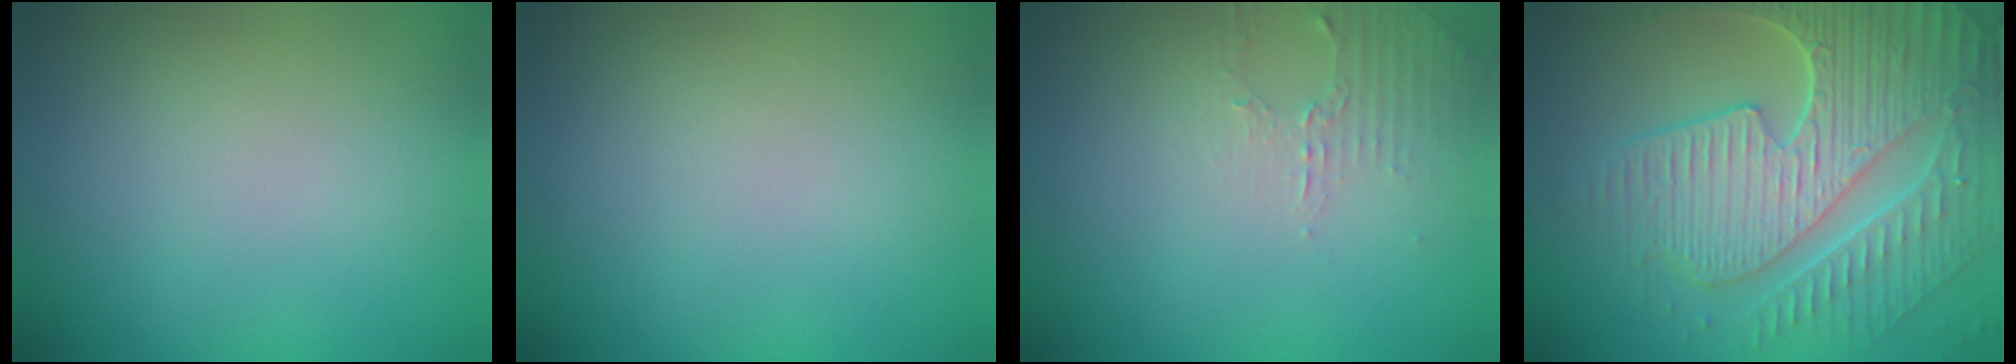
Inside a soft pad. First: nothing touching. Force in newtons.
{"total": 0.0}
{"total": 1.8, "press": 1.7, "slide": 0.5}
{"total": 9.1, "press": 6.5, "slide": 6.4}